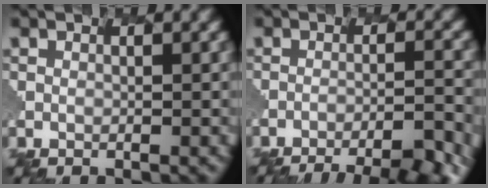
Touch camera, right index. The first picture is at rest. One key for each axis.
{"total": 7.8, "fx": -6.6, "fy": 1.3, "fz": 3.9, "tx": -0.058, "ty": 0.003, "tz": -0.077}